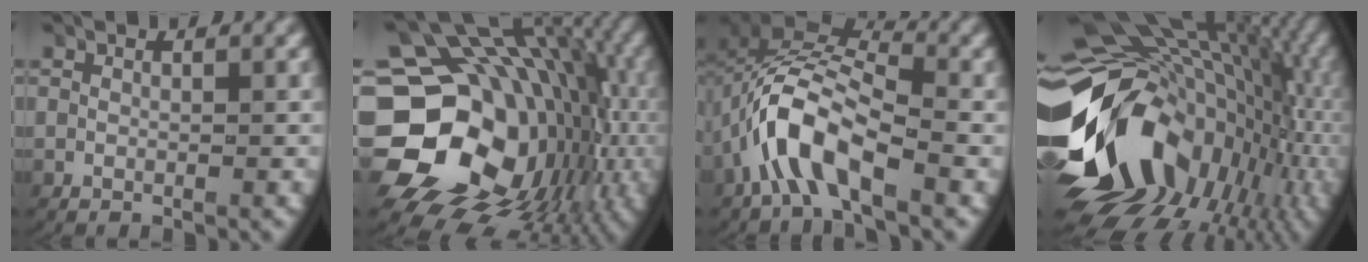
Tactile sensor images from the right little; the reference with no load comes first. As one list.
[{"total": 25.1, "force": [-2.3, 19.3, 15.9], "torque": [-0.270, -0.067, -0.024]}, {"total": 6.6, "force": [-1.5, 4.0, 5.0], "torque": [-0.118, -0.005, -0.033]}, {"total": 27.0, "force": [-3.0, 18.7, 19.2], "torque": [-0.287, -0.030, -0.045]}]